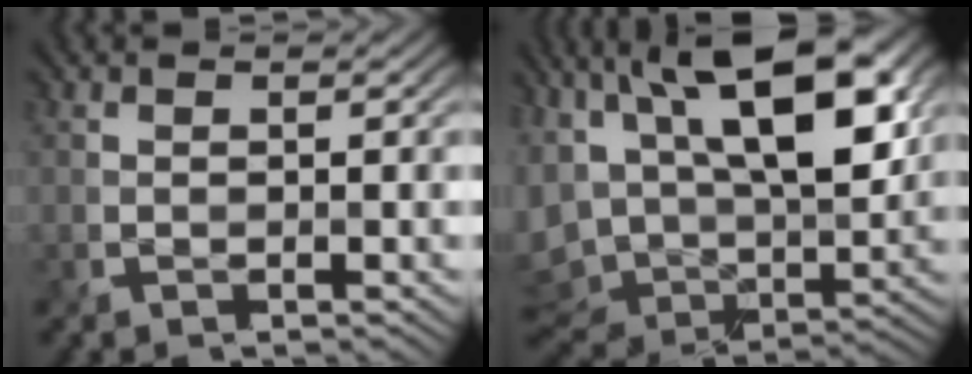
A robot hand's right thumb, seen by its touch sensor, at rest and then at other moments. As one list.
[{"total": 17.6, "force": [6.2, 8.7, 13.9], "torque": [-0.259, 0.021, 0.087]}]